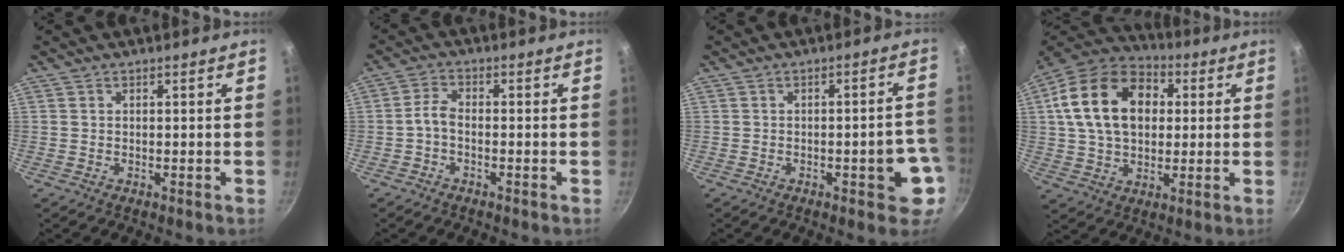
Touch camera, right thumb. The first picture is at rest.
{"total": 2.9, "force": [-1.3, 1.4, 2.2], "torque": [-0.051, 0.018, -0.034]}
{"total": 7.8, "force": [-2.5, 2.9, 6.8], "torque": [-0.056, 0.024, -0.027]}
{"total": 19.9, "force": [4.0, 14.0, 13.6], "torque": [-0.216, 0.022, 0.060]}